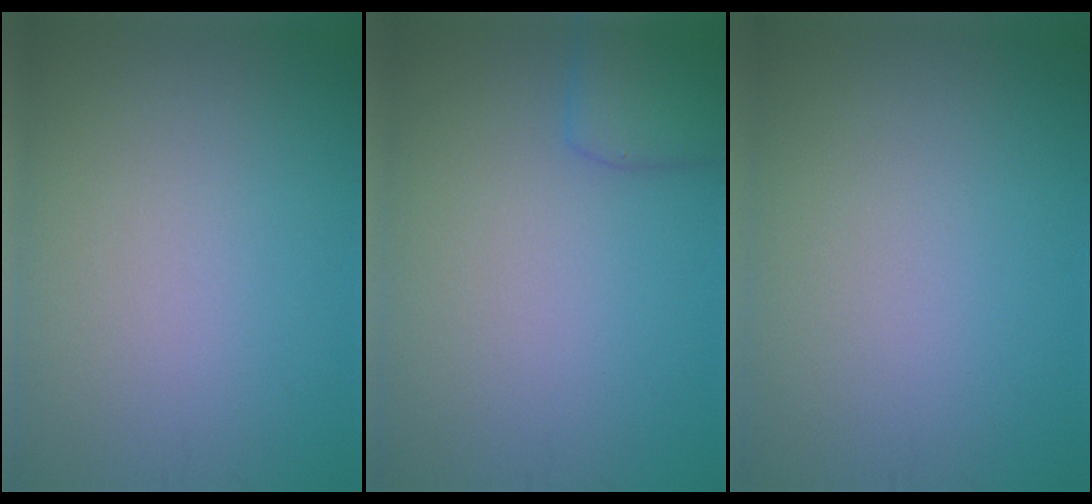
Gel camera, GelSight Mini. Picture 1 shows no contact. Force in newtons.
{"total": 2.7, "press": 2.6, "slide": 0.2}
{"total": 0.0}